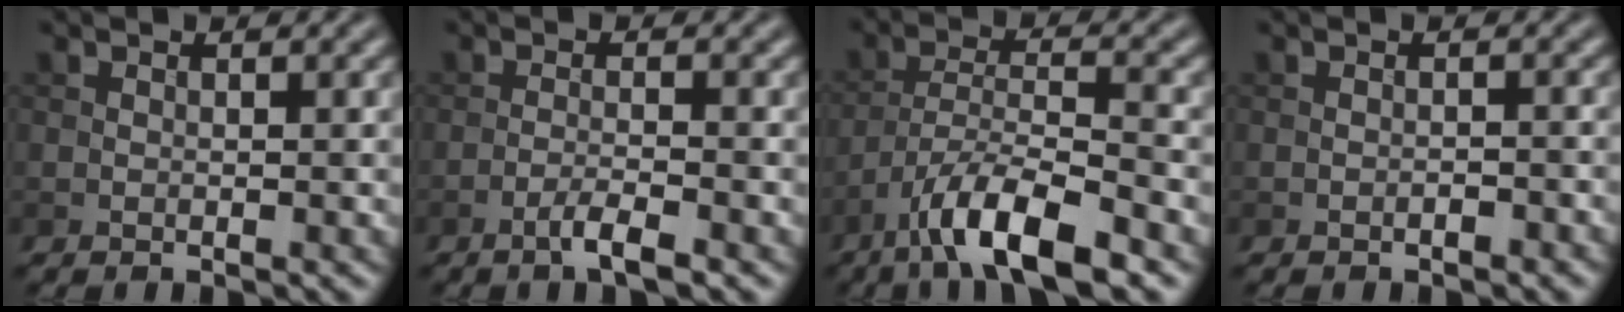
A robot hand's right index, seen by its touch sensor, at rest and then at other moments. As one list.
[{"total": 2.4, "force": [-1.5, 0.3, 1.9], "torque": [-0.032, 0.006, -0.034]}, {"total": 8.0, "force": [-5.3, 2.0, 5.7], "torque": [-0.097, 0.005, -0.097]}, {"total": 0.9, "force": [-0.6, 0.3, 0.6], "torque": [-0.007, 0.001, -0.010]}]